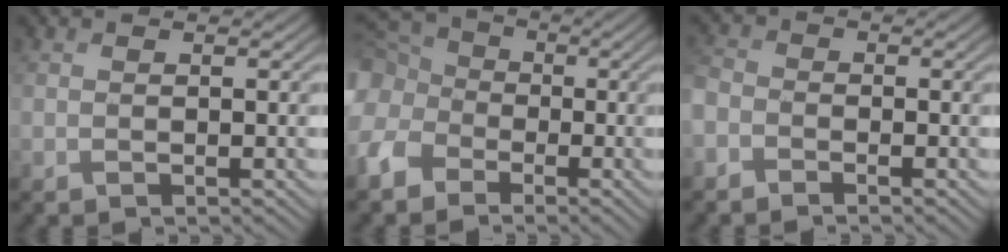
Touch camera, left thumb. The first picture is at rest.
{"total": 11.9, "force": [-3.3, 9.8, 5.8], "torque": [-0.191, -0.034, -0.088]}
{"total": 3.2, "force": [-2.2, 2.0, 1.2], "torque": [-0.036, -0.002, -0.062]}